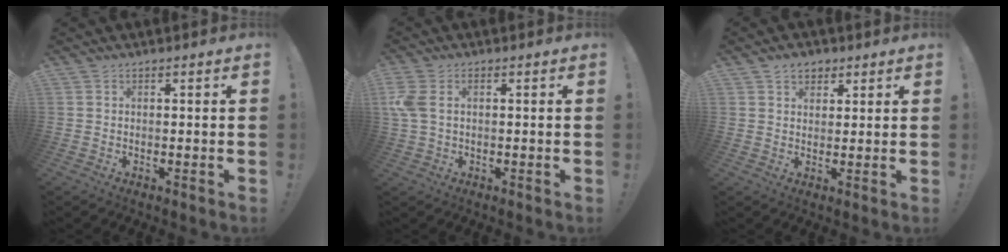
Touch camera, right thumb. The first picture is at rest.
{"total": 5.4, "force": [1.0, 3.5, 4.0], "torque": [-0.100, 0.003, 0.020]}
{"total": 4.6, "force": [2.8, 3.4, 1.3], "torque": [-0.006, -0.012, 0.049]}